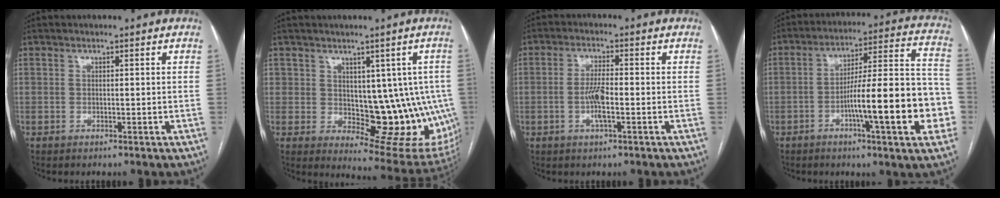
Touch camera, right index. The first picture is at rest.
{"total": 13.0, "force": [-0.4, 7.2, 10.8], "torque": [-0.101, 0.004, 0.014]}
{"total": 4.3, "force": [-1.0, 0.6, 4.2], "torque": [-0.088, 0.000, -0.017]}
{"total": 18.5, "force": [-5.4, 2.2, 17.6], "torque": [-0.224, 0.025, -0.072]}